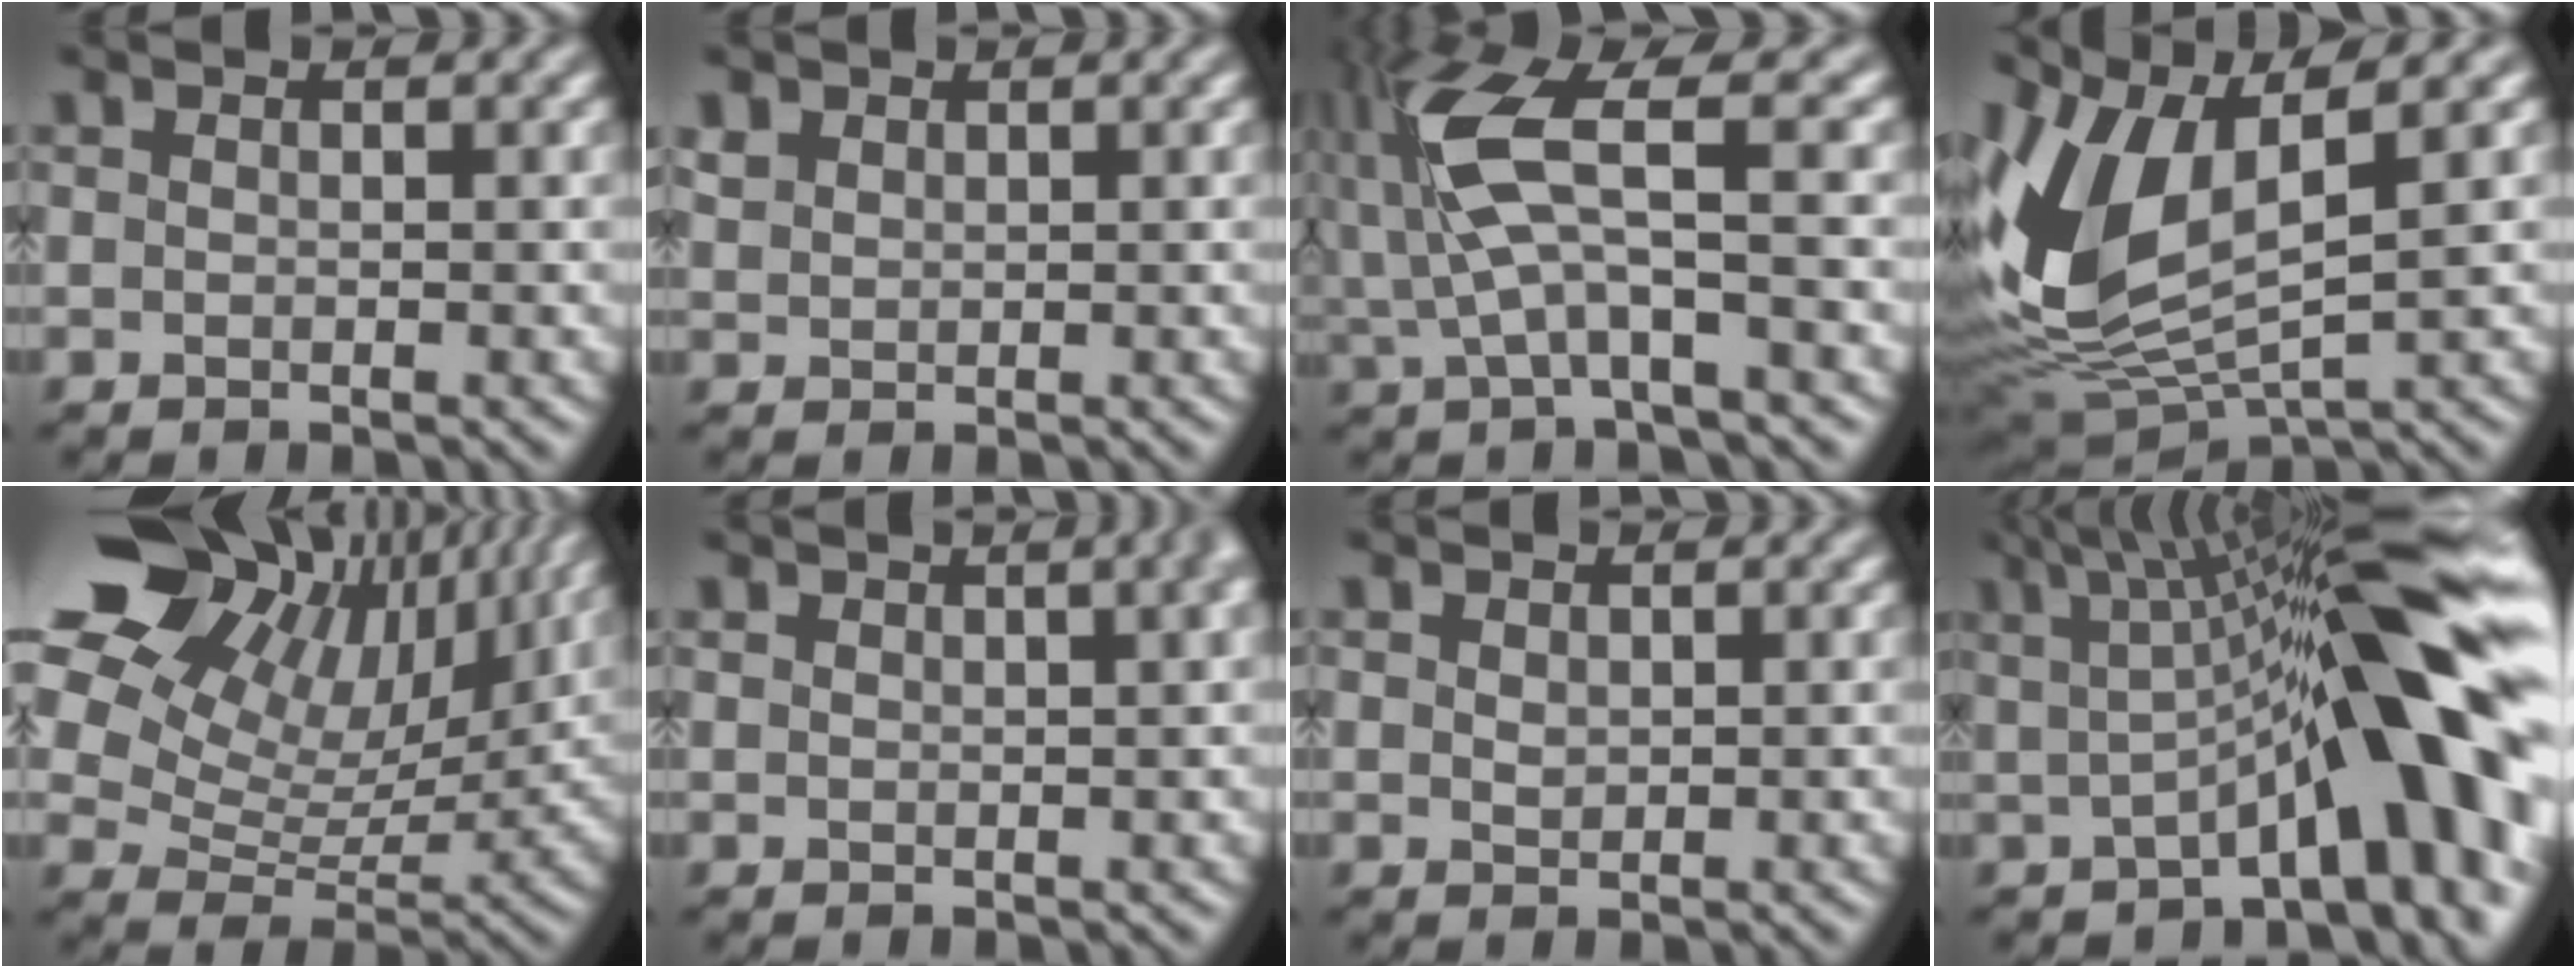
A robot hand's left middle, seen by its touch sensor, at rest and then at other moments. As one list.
[{"total": 0.9, "force": [0.7, 0.5, -0.2], "torque": [0.005, 0.006, 0.019]}, {"total": 6.9, "force": [1.3, 2.2, 6.4], "torque": [-0.147, 0.014, 0.022]}, {"total": 10.9, "force": [2.1, 4.9, 9.5], "torque": [-0.223, 0.002, 0.047]}, {"total": 15.1, "force": [9.0, 8.6, 8.6], "torque": [-0.185, 0.056, 0.148]}, {"total": 3.9, "force": [1.5, 2.1, 2.9], "torque": [0.003, 0.030, 0.015]}, {"total": 0.6, "force": [0.3, 0.4, 0.4], "torque": [-0.007, 0.006, 0.010]}, {"total": 12.2, "force": [0.0, 2.7, 11.9], "torque": [-0.143, 0.029, -0.002]}]